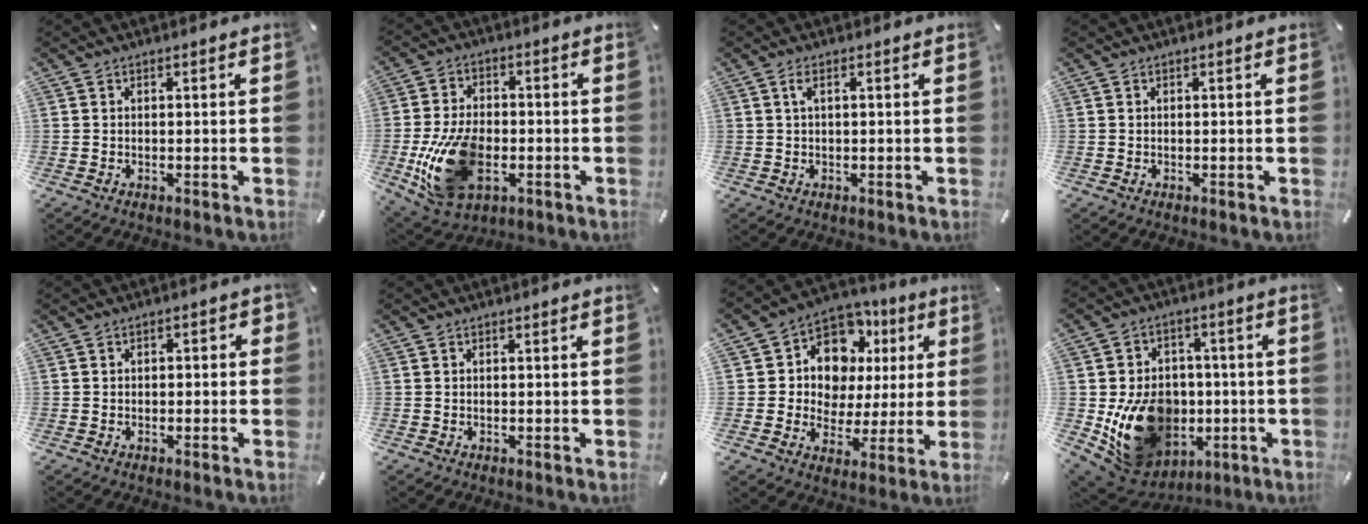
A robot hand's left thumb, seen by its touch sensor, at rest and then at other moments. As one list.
[{"total": 16.9, "force": [-4.1, 10.9, 12.2], "torque": [-0.259, 0.000, -0.069]}, {"total": 2.1, "force": [0.5, 0.6, 1.9], "torque": [-0.038, 0.005, 0.006]}, {"total": 0.0}, {"total": 1.7, "force": [-1.0, 1.1, 0.8], "torque": [-0.015, 0.008, -0.022]}, {"total": 0.0}, {"total": 10.9, "force": [4.9, 9.1, 3.3], "torque": [-0.061, -0.044, 0.095]}, {"total": 17.9, "force": [-3.2, 14.9, 9.4], "torque": [-0.156, 0.007, -0.038]}]